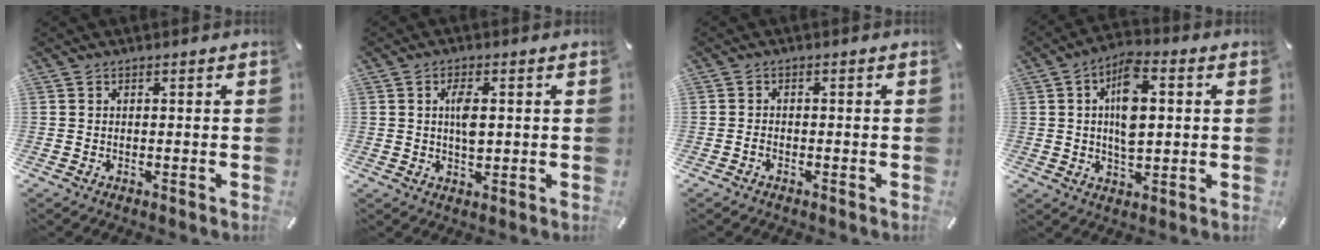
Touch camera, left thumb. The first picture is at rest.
{"total": 4.7, "force": [0.7, 2.2, 4.1], "torque": [-0.083, 0.001, 0.006]}
{"total": 1.3, "force": [-0.9, 0.7, 0.8], "torque": [-0.017, 0.002, -0.017]}
{"total": 11.0, "force": [1.8, 6.0, 9.0], "torque": [-0.161, 0.004, 0.028]}